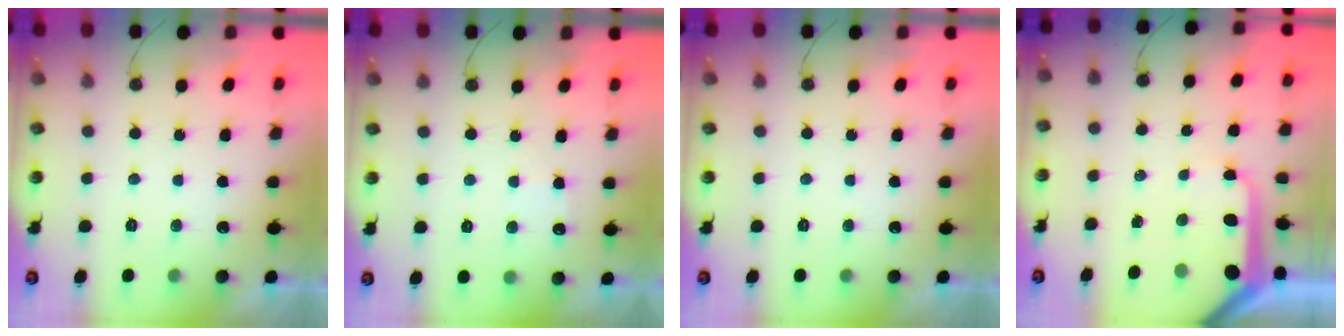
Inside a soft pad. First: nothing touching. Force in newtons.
{"total": 4.1, "press": 4.0, "slide": 0.5}
{"total": 0.8, "press": 0.5, "slide": 0.6}
{"total": 9.5, "press": 9.4, "slide": 0.9}